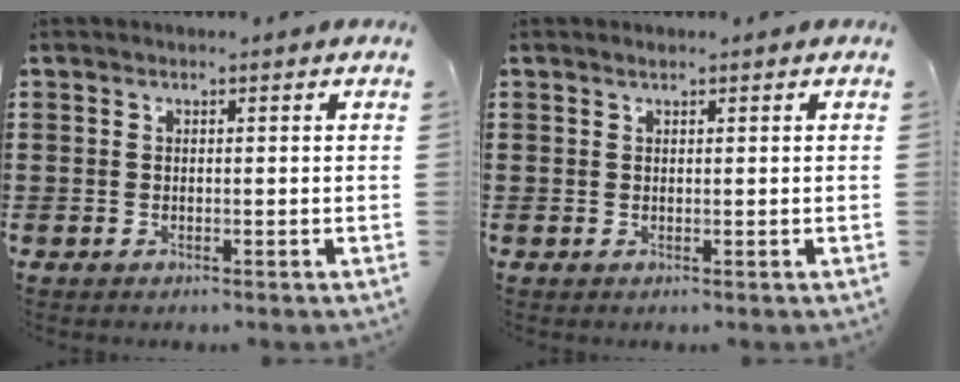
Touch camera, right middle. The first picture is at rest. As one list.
[{"total": 0.0}]